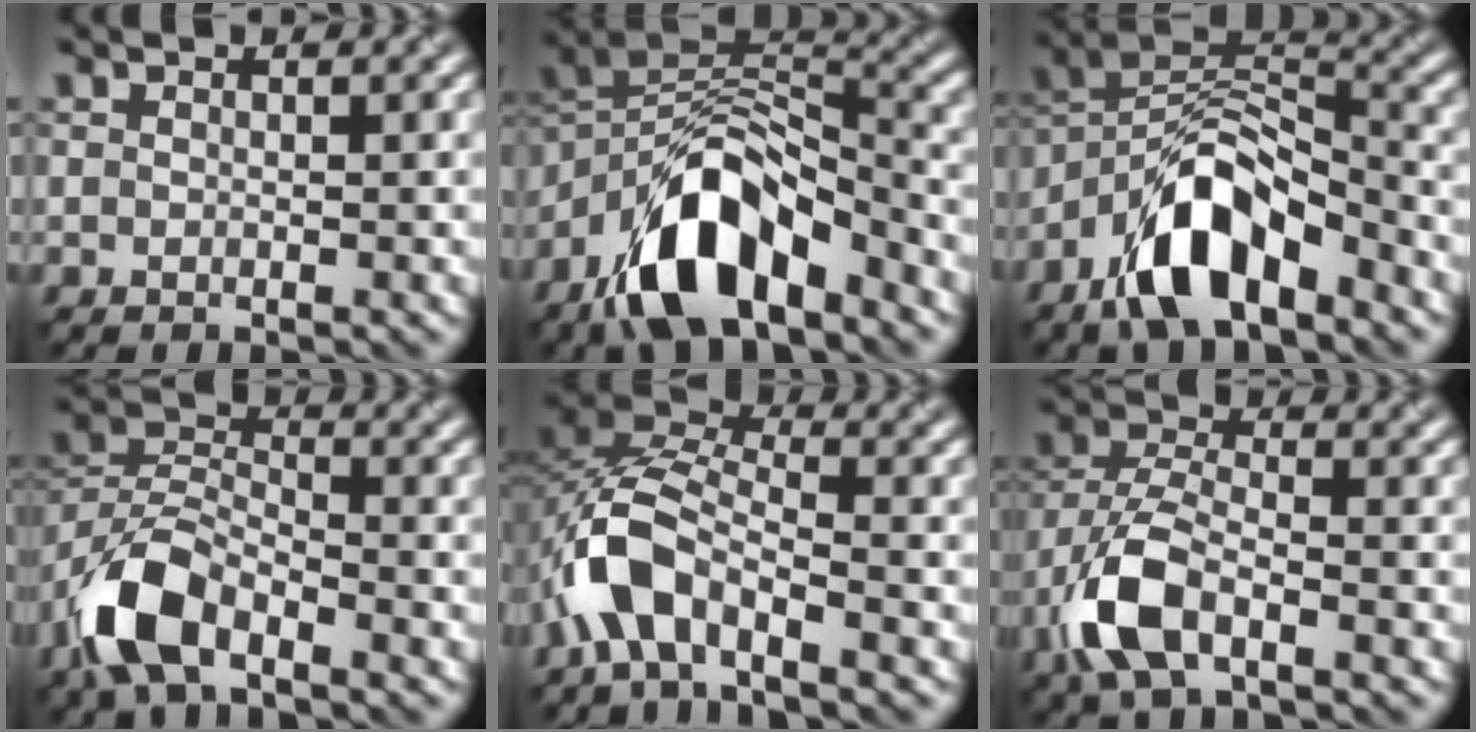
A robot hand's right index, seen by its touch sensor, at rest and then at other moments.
{"total": 10.0, "force": [-6.5, 4.1, 6.4], "torque": [-0.110, 0.009, -0.127]}
{"total": 8.7, "force": [-5.5, 3.5, 5.8], "torque": [-0.097, 0.012, -0.107]}
{"total": 7.3, "force": [-4.6, 3.5, 4.5], "torque": [-0.090, 0.004, -0.098]}
{"total": 6.5, "force": [-3.4, 3.1, 4.6], "torque": [-0.092, 0.010, -0.073]}
{"total": 6.5, "force": [-3.1, 3.1, 4.7], "torque": [-0.109, 0.000, -0.073]}